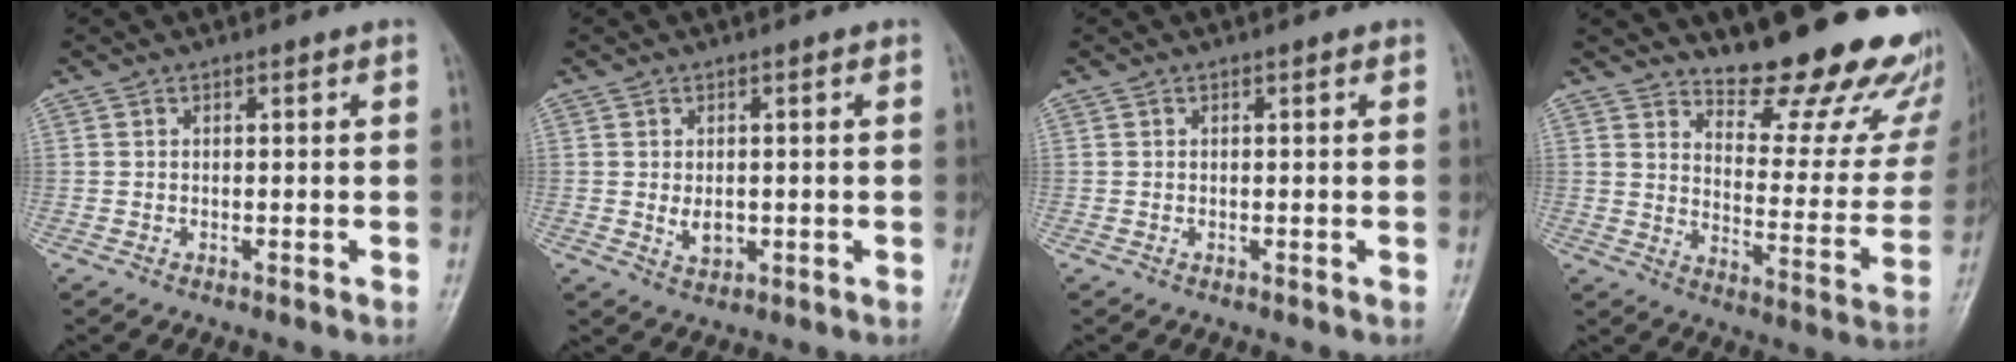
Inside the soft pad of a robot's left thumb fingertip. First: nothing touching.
{"total": 3.1, "force": [-0.1, 2.2, 2.2], "torque": [-0.027, -0.005, 0.004]}
{"total": 0.0}
{"total": 22.1, "force": [18.1, 6.8, 10.6], "torque": [-0.096, -0.152, 0.231]}